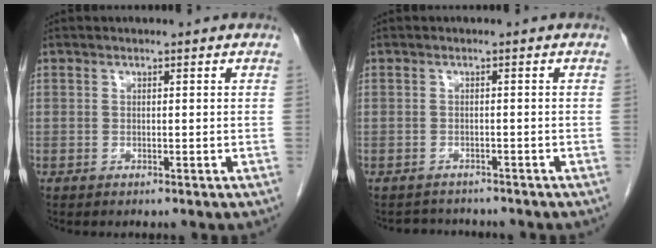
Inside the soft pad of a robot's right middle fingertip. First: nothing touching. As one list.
[{"total": 2.9, "force": [-2.8, 0.8, 0.0], "torque": [-0.001, -0.005, -0.040]}]